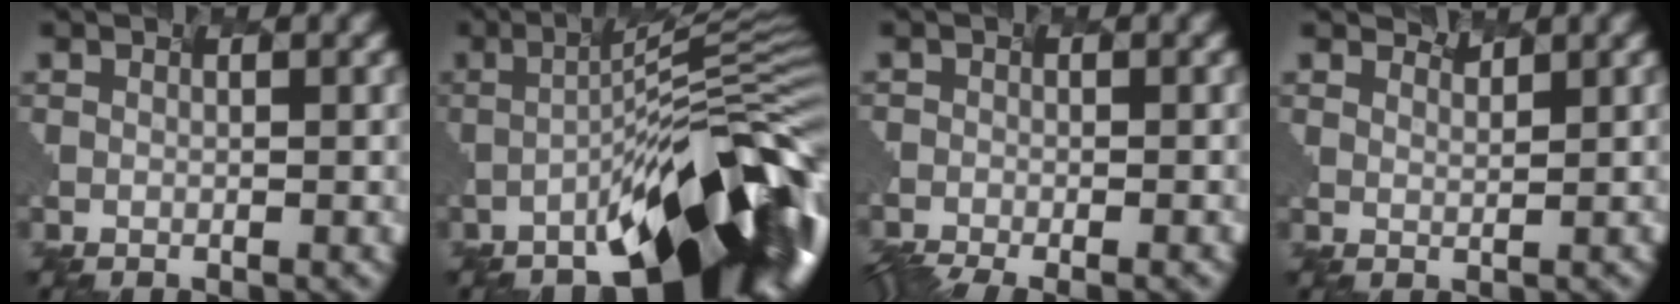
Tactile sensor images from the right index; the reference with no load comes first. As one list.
[{"total": 14.5, "force": [-6.8, 3.6, 12.3], "torque": [-0.166, 0.017, -0.105]}, {"total": 8.3, "force": [-6.5, 2.8, 4.4], "torque": [-0.055, -0.013, -0.062]}, {"total": 1.3, "force": [1.1, -0.2, -0.6], "torque": [0.003, -0.001, 0.031]}]